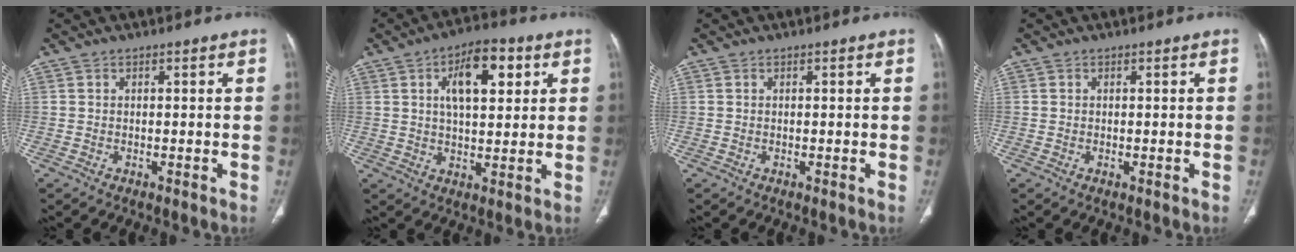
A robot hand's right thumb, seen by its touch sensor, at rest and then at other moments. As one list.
[{"total": 11.5, "force": [4.0, 5.4, 9.3], "torque": [-0.122, -0.001, 0.063]}, {"total": 0.0}, {"total": 0.0}]